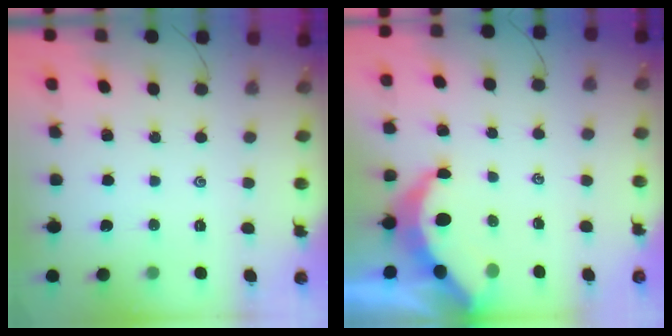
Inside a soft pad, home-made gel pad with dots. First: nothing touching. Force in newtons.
{"total": 6.3, "press": 6.3, "slide": 0.2}